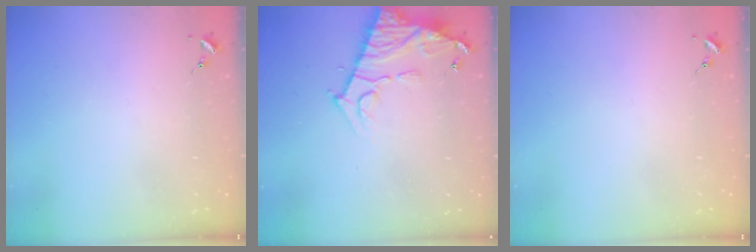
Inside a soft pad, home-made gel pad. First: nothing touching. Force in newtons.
{"total": 11.7, "press": 11.6, "slide": 0.8}
{"total": 0.0}